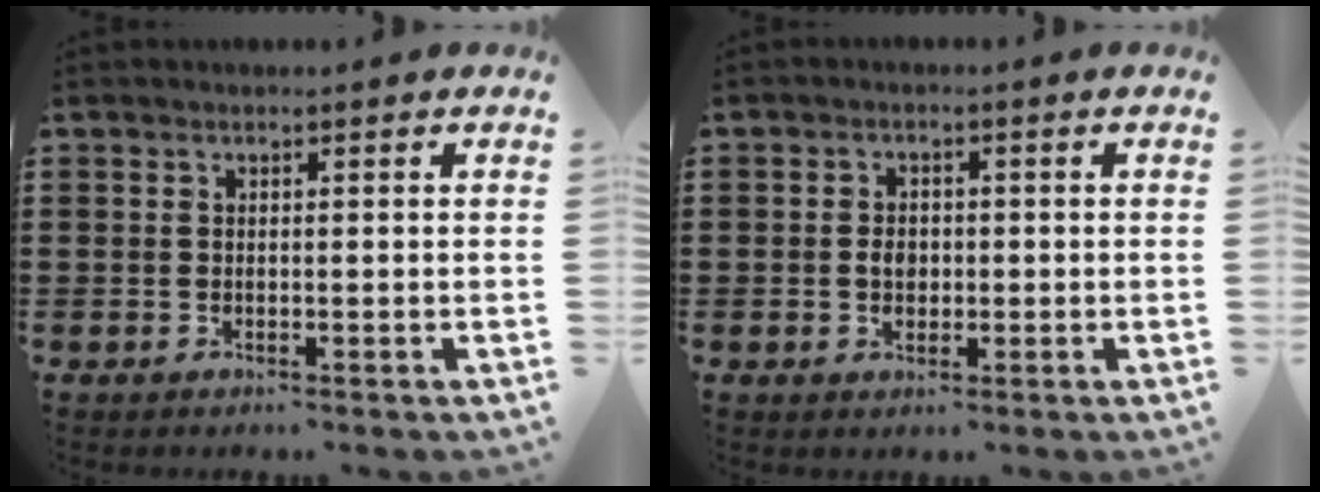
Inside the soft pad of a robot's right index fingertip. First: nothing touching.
{"total": 2.6, "force": [-0.2, 1.9, 1.7], "torque": [-0.028, 0.003, -0.008]}